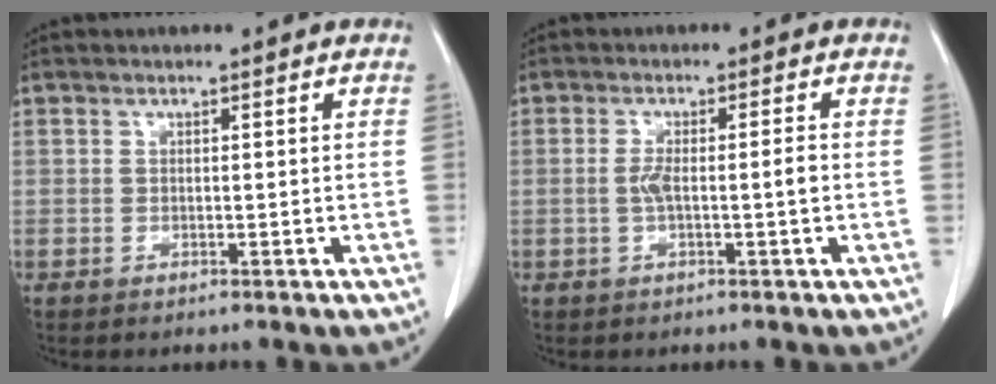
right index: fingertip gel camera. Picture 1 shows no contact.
{"total": 3.5, "force": [-0.6, 0.3, 3.5], "torque": [-0.068, 0.003, -0.009]}